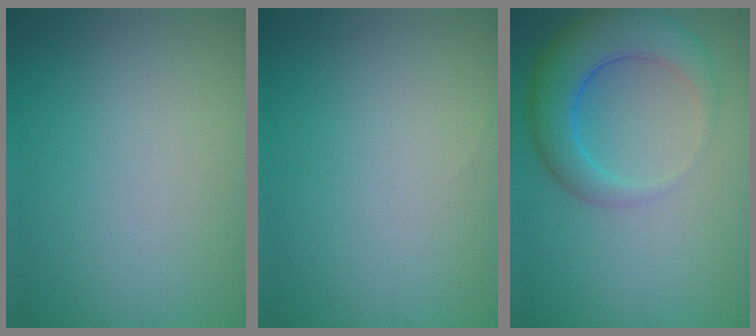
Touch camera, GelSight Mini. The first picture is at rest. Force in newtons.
{"total": 0.0}
{"total": 6.2, "press": 6.2, "slide": 0.4}